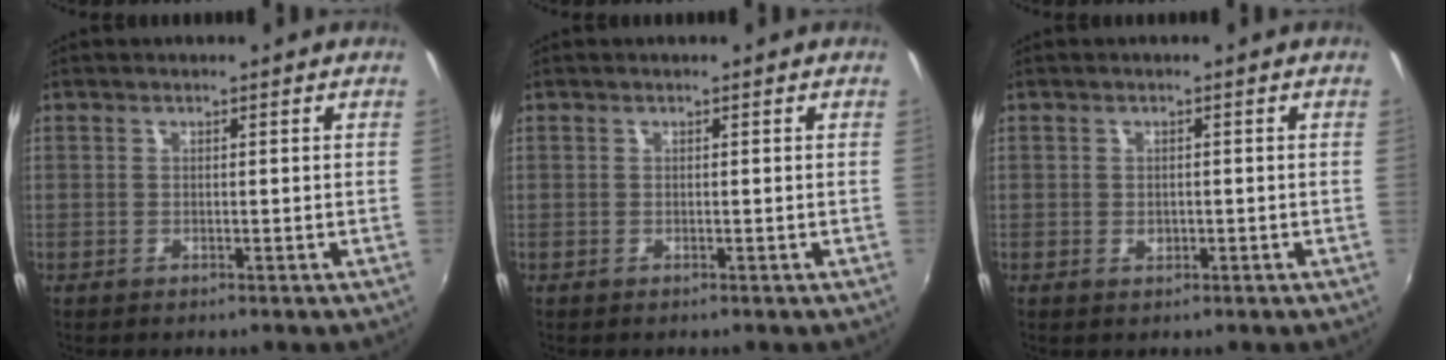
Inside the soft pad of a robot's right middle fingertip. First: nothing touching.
{"total": 0.0}
{"total": 0.9, "force": [0.2, 0.7, 0.5], "torque": [-0.005, -0.003, 0.004]}